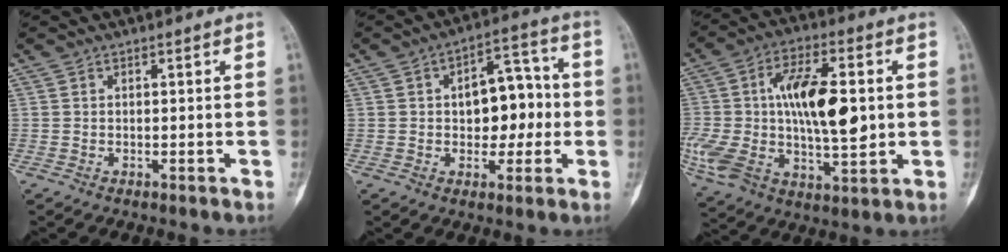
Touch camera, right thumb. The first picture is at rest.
{"total": 11.1, "force": [0.0, 6.9, 8.6], "torque": [-0.077, 0.029, -0.003]}
{"total": 22.9, "force": [1.1, 11.2, 19.9], "torque": [-0.384, 0.010, 0.022]}